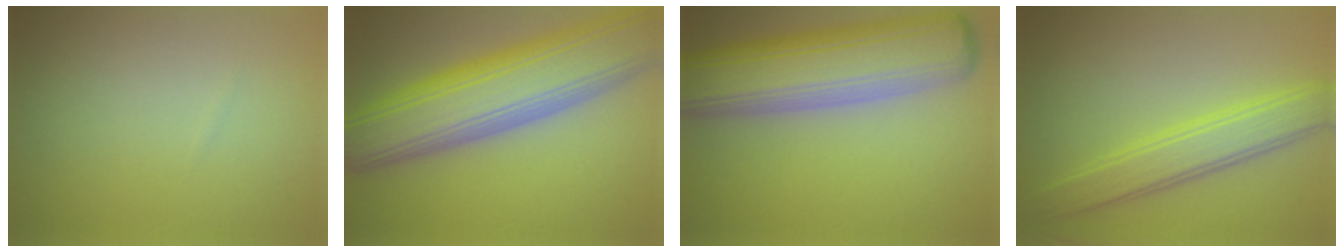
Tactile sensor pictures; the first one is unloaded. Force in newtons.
{"total": 12.0, "press": 11.9, "slide": 0.5}
{"total": 11.1, "press": 11.1, "slide": 0.8}
{"total": 4.3, "press": 4.3, "slide": 0.1}